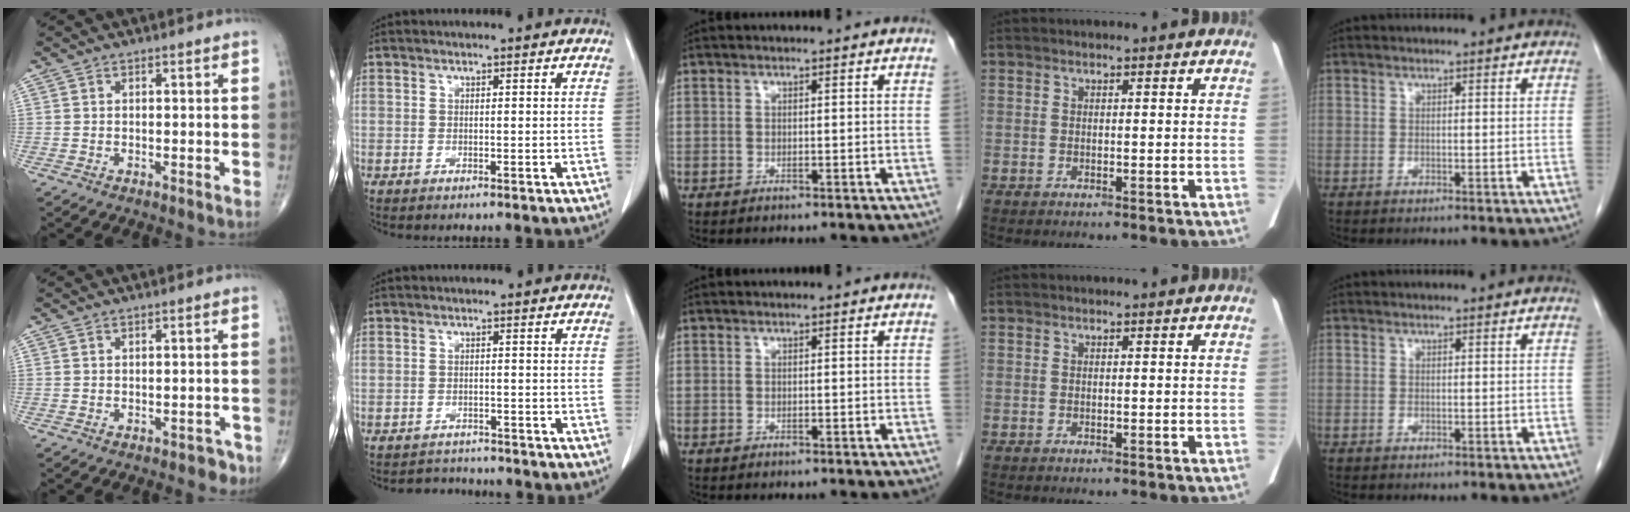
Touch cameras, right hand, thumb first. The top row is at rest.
{"thumb": {"total": 2.4, "force": [-1.8, 1.5, 0.8], "torque": [0.001, 0.014, -0.020]}, "index": {"total": 2.9, "force": [-2.8, 0.8, -0.6], "torque": [0.006, -0.002, -0.040]}}